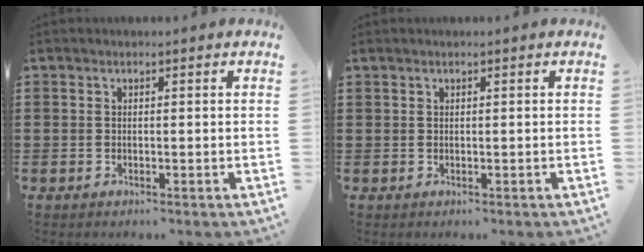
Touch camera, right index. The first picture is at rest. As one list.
[{"total": 0.0}]